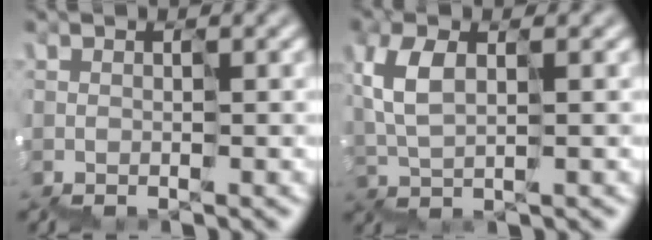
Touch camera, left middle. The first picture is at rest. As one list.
[{"total": 2.9, "force": [1.4, 1.1, 2.3], "torque": [-0.085, 0.019, 0.024]}]